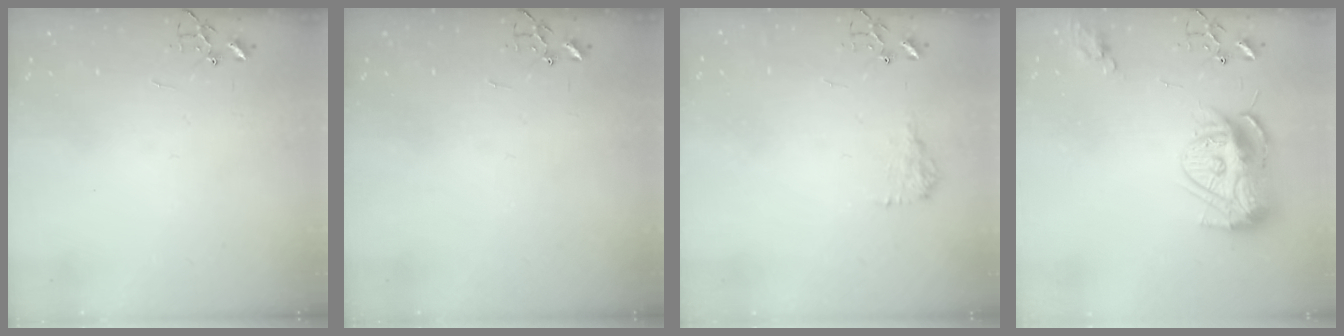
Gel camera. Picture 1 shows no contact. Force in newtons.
{"total": 0.0}
{"total": 8.9, "press": 8.9, "slide": 0.3}
{"total": 13.5, "press": 13.4, "slide": 1.1}